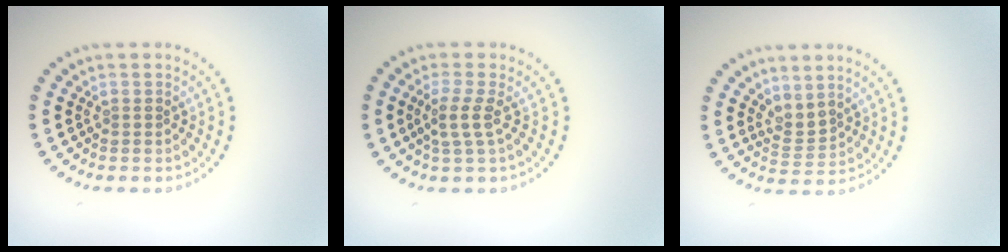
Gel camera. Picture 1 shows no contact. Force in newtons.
{"total": 2.2, "press": 1.6, "slide": 1.4}
{"total": 2.0, "press": 1.4, "slide": 1.4}